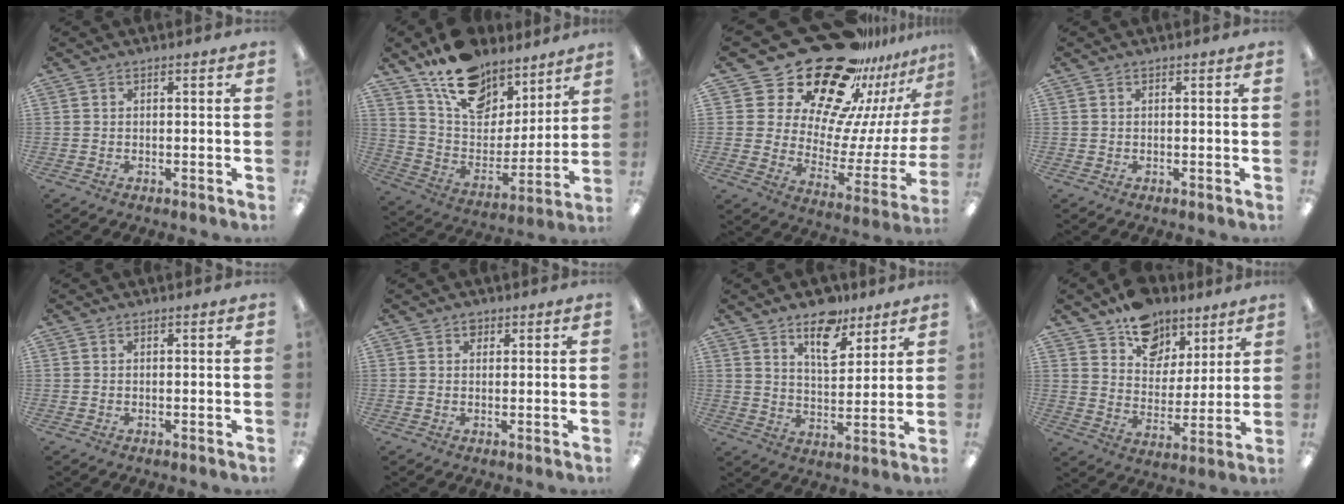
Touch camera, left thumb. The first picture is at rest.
{"total": 17.6, "force": [13.1, 9.6, 6.7], "torque": [-0.130, -0.090, 0.240]}
{"total": 28.6, "force": [20.9, 14.2, 13.4], "torque": [-0.207, -0.158, 0.387]}
{"total": 0.0}
{"total": 0.0}
{"total": 1.4, "force": [1.0, 0.9, 0.4], "torque": [0.000, -0.002, 0.016]}
{"total": 11.9, "force": [8.0, 5.7, 6.6], "torque": [-0.085, -0.043, 0.138]}
{"total": 11.8, "force": [8.7, 7.4, 2.6], "torque": [-0.043, -0.063, 0.165]}